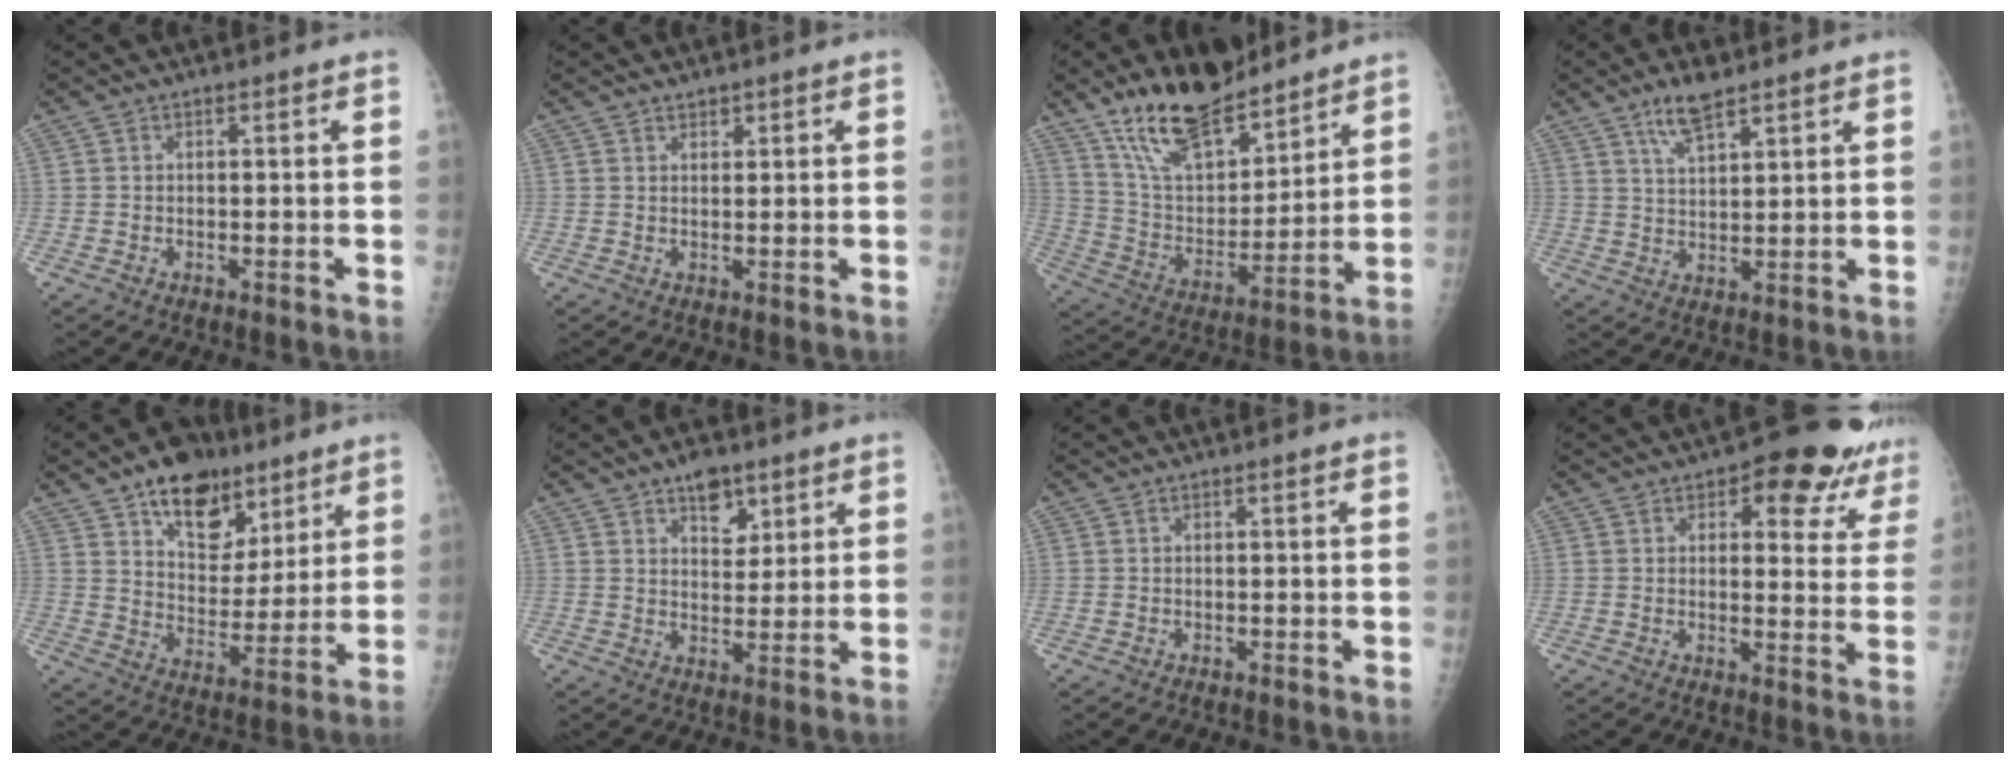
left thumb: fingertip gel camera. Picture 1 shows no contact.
{"total": 1.5, "force": [1.3, 0.7, 0.5], "torque": [0.002, -0.008, 0.019]}
{"total": 19.3, "force": [14.5, 7.8, 10.1], "torque": [-0.129, -0.077, 0.263]}
{"total": 6.6, "force": [4.7, 2.1, 4.2], "torque": [-0.067, -0.024, 0.089]}
{"total": 15.0, "force": [9.4, 9.1, 7.4], "torque": [-0.066, -0.050, 0.153]}
{"total": 6.6, "force": [4.1, 3.7, 3.6], "torque": [-0.025, -0.023, 0.063]}
{"total": 0.0}
{"total": 13.7, "force": [9.1, 6.4, 8.1], "torque": [-0.030, -0.038, 0.088]}